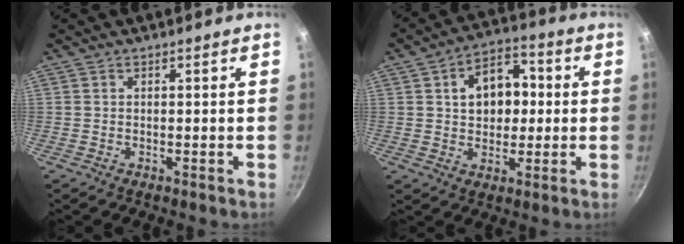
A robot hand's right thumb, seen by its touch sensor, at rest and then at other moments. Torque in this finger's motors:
{"motor_torque": [-0.46, 0.83, 0.25, 0.35, 0.20]}